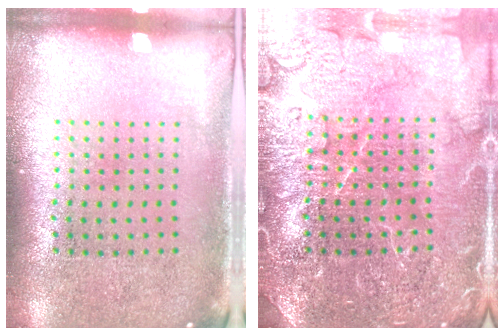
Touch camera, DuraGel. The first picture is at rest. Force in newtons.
{"total": 4.9, "press": 4.9, "slide": 0.7}